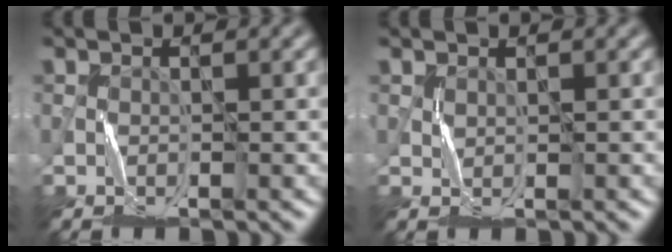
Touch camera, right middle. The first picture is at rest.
{"total": 0.6, "force": [0.5, 0.2, 0.2], "torque": [-0.009, -0.001, 0.012]}